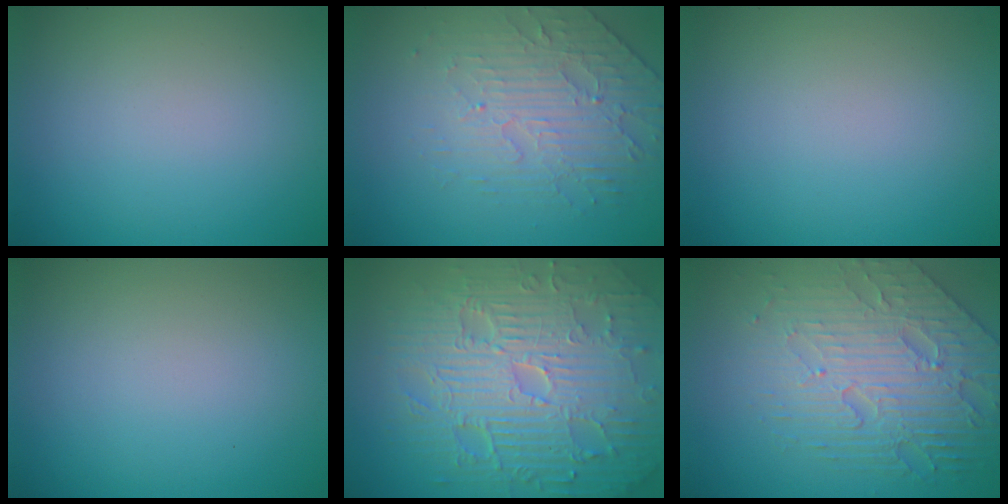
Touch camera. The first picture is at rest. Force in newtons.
{"total": 4.5, "press": 3.3, "slide": 3.0}
{"total": 0.0}
{"total": 0.0}
{"total": 11.3, "press": 7.4, "slide": 8.6}
{"total": 6.7, "press": 5.3, "slide": 4.1}